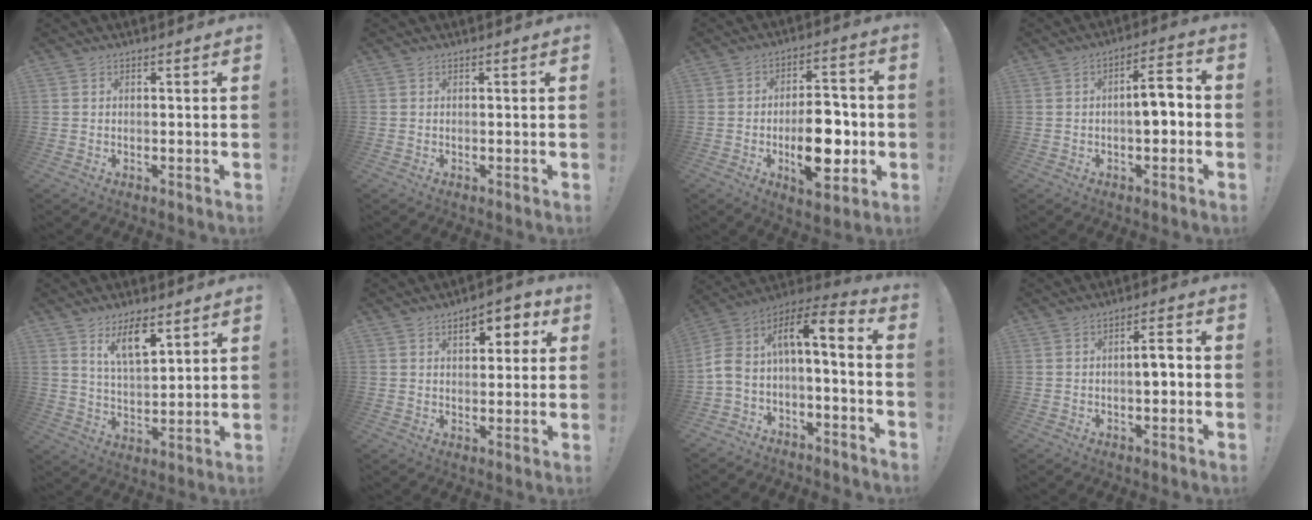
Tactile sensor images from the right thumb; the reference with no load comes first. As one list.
[{"total": 0.0}, {"total": 16.0, "force": [-3.3, 8.1, 13.4], "torque": [-0.203, 0.014, -0.050]}, {"total": 7.8, "force": [-1.2, 2.8, 7.1], "torque": [-0.104, 0.008, -0.022]}, {"total": 10.0, "force": [6.4, 3.5, 6.8], "torque": [-0.108, -0.032, 0.111]}, {"total": 7.2, "force": [2.8, 4.0, 5.4], "torque": [-0.056, -0.007, 0.040]}, {"total": 9.2, "force": [-0.4, 3.5, 8.5], "torque": [-0.151, -0.012, -0.008]}, {"total": 5.2, "force": [-0.8, 1.6, 4.8], "torque": [-0.069, 0.008, -0.019]}]